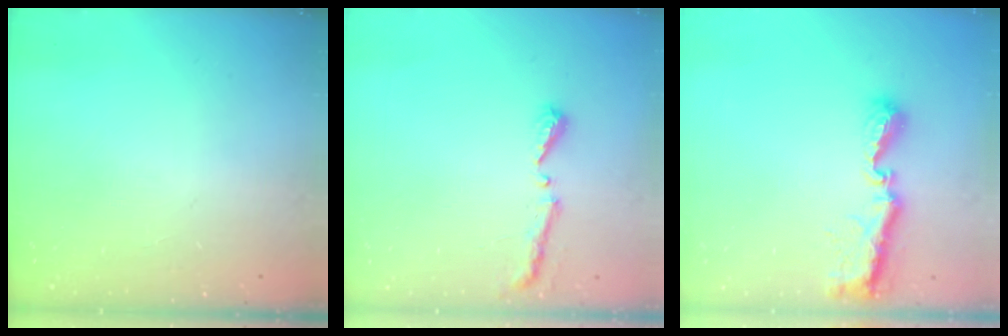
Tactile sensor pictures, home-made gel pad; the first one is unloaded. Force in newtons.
{"total": 5.1, "press": 5.0, "slide": 0.6}
{"total": 9.2, "press": 9.2, "slide": 0.4}